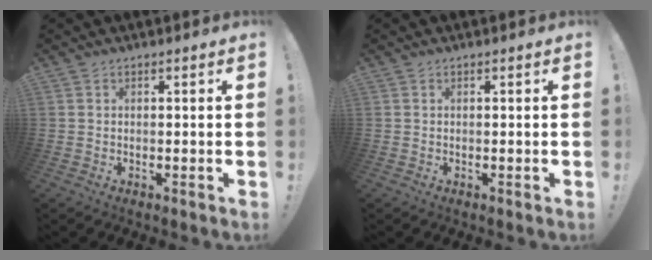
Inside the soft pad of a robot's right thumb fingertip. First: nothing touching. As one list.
[{"total": 0.0}]